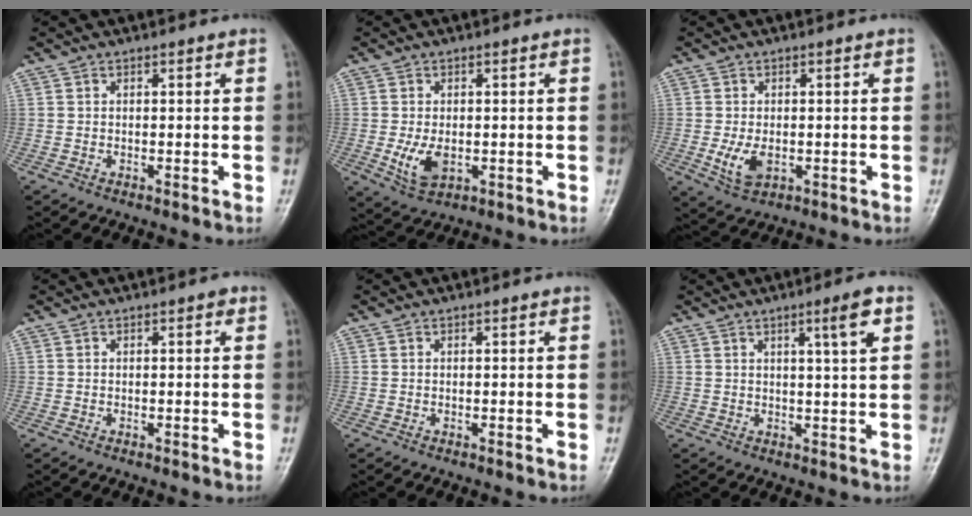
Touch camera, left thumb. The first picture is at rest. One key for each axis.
{"total": 5.5, "fx": -0.8, "fy": 3.4, "fz": 4.2, "tx": -0.078, "ty": -0.010, "tz": -0.007}
{"total": 5.0, "fx": -0.9, "fy": 3.1, "fz": 3.8, "tx": -0.074, "ty": -0.009, "tz": -0.010}
{"total": 0.7, "fx": 0.2, "fy": 0.4, "fz": 0.5, "tx": -0.002, "ty": 0.002, "tz": -0.001}
{"total": 0.0}
{"total": 5.0, "fx": 2.3, "fy": 0.1, "fz": 4.5, "tx": -0.071, "ty": -0.008, "tz": 0.036}